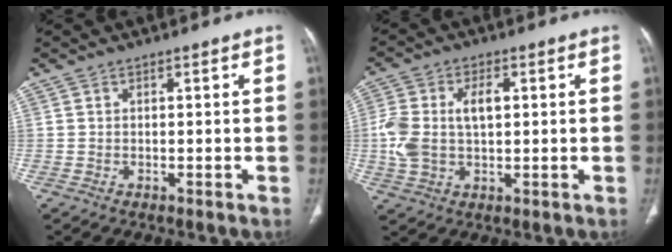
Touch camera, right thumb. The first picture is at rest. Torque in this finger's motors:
{"motor_torque": [0.00, 1.27, 1.32, 0.53, 0.11]}